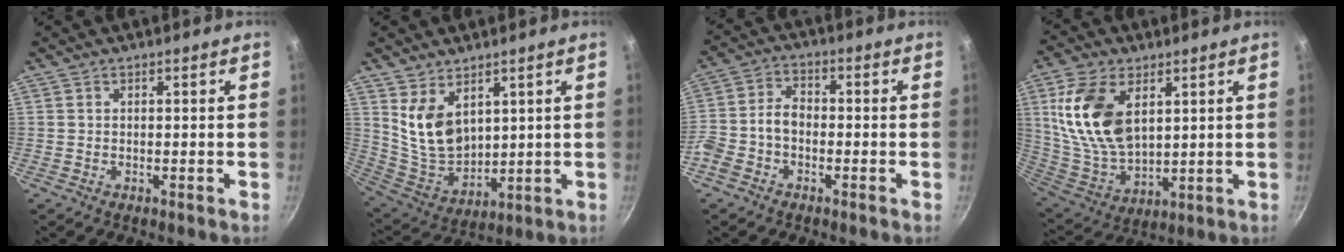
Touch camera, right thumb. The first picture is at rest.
{"total": 10.4, "force": [4.8, 6.6, 6.5], "torque": [-0.098, -0.051, 0.112]}
{"total": 7.2, "force": [-2.5, 5.0, 4.6], "torque": [-0.092, 0.036, -0.060]}
{"total": 17.0, "force": [5.5, 10.0, 12.6], "torque": [-0.229, -0.027, 0.120]}